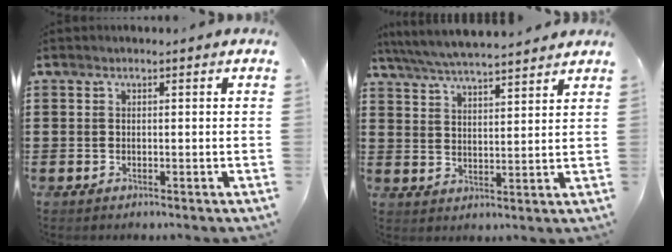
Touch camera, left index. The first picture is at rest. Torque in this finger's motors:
{"motor_torque": [2.14, 0.00, 0.56, 0.21]}